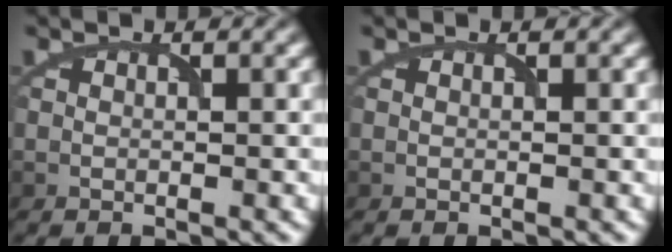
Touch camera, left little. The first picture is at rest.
{"total": 0.0}